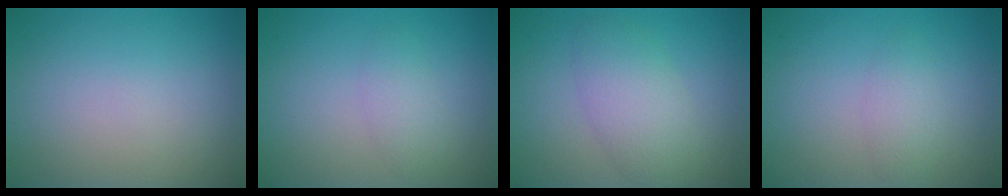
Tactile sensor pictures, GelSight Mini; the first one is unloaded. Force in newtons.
{"total": 1.7, "press": 1.7, "slide": 0.1}
{"total": 4.1, "press": 4.1, "slide": 0.3}
{"total": 1.9, "press": 1.9, "slide": 0.1}